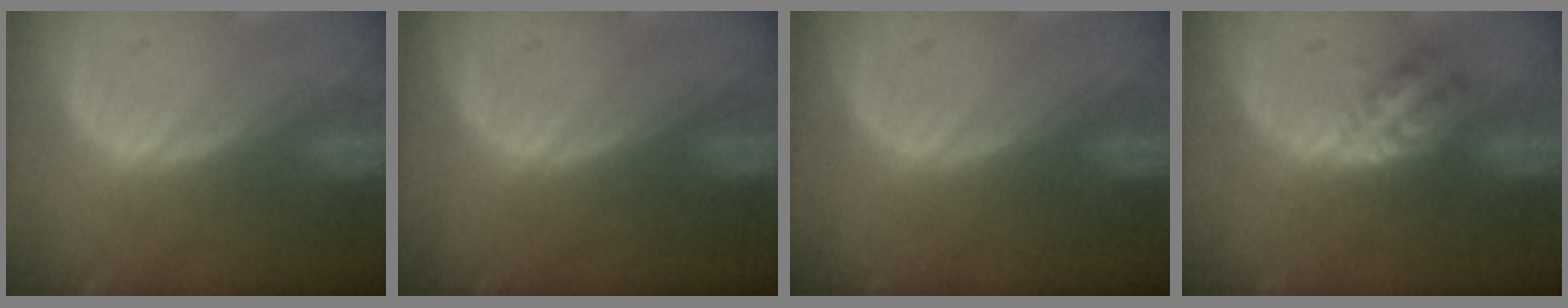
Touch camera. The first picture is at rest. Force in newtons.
{"total": 0.0}
{"total": 0.0}
{"total": 4.7, "press": 4.2, "slide": 2.2}